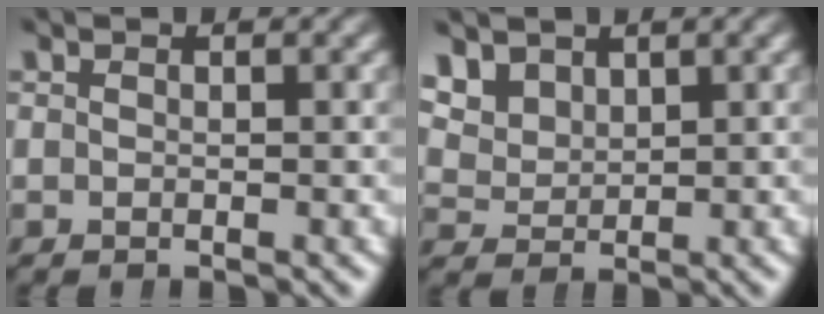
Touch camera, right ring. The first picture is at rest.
{"total": 4.6, "force": [2.1, 3.7, 1.6], "torque": [-0.051, -0.002, 0.044]}